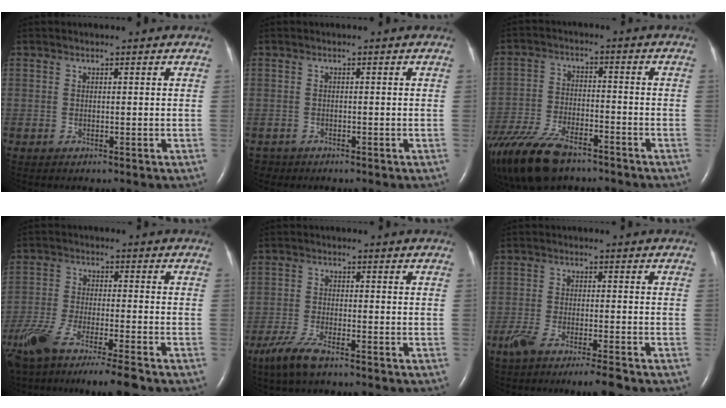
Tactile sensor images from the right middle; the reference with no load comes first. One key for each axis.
{"total": 1.2, "fx": -0.9, "fy": 0.6, "fz": -0.3, "tx": 0.001, "ty": 0.002, "tz": -0.016}
{"total": 16.8, "fx": -12.4, "fy": 6.5, "fz": 9.2, "tx": -0.230, "ty": -0.032, "tz": -0.216}
{"total": 13.9, "fx": -11.0, "fy": 0.6, "fz": 8.6, "tx": -0.171, "ty": -0.038, "tz": -0.187}
{"total": 5.4, "fx": -3.9, "fy": 1.0, "fz": 3.6, "tx": -0.089, "ty": -0.012, "tz": -0.073}
{"total": 6.5, "fx": -5.0, "fy": 0.3, "fz": 4.1, "tx": -0.074, "ty": -0.012, "tz": -0.085}